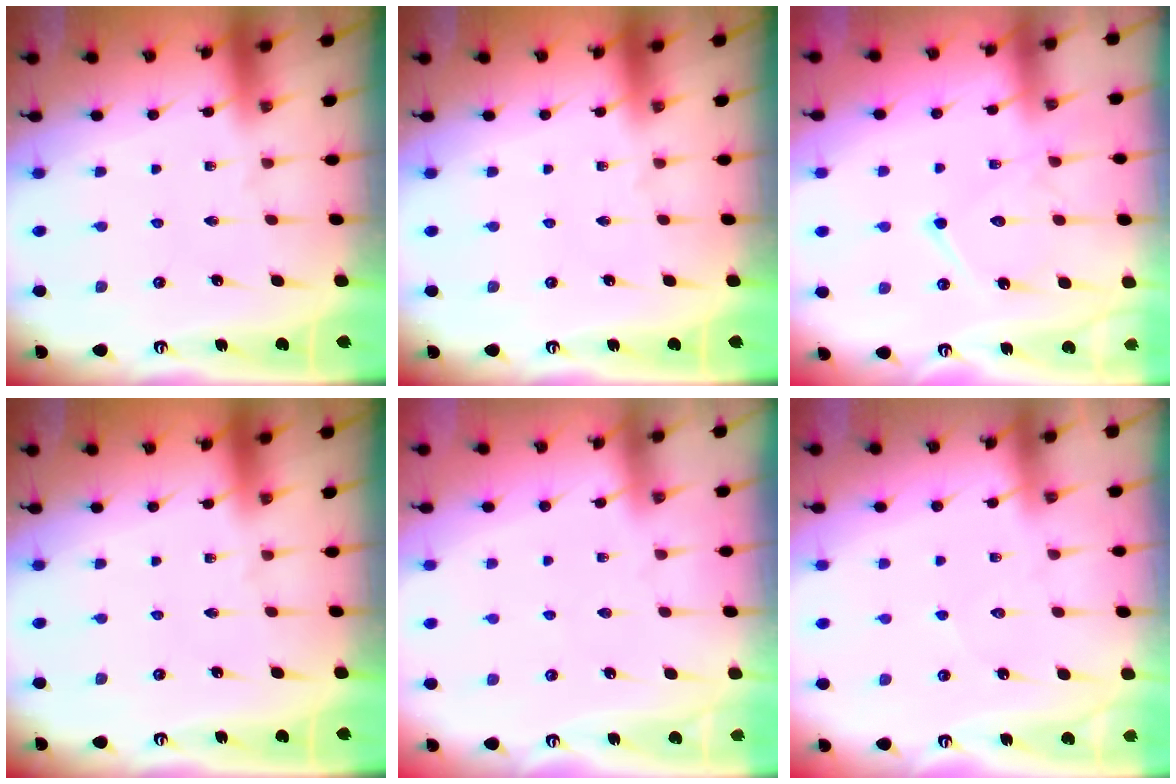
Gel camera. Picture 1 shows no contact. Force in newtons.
{"total": 0.0}
{"total": 13.2, "press": 13.1, "slide": 1.1}
{"total": 0.0}
{"total": 3.1, "press": 3.0, "slide": 0.5}
{"total": 3.8, "press": 3.8, "slide": 0.5}